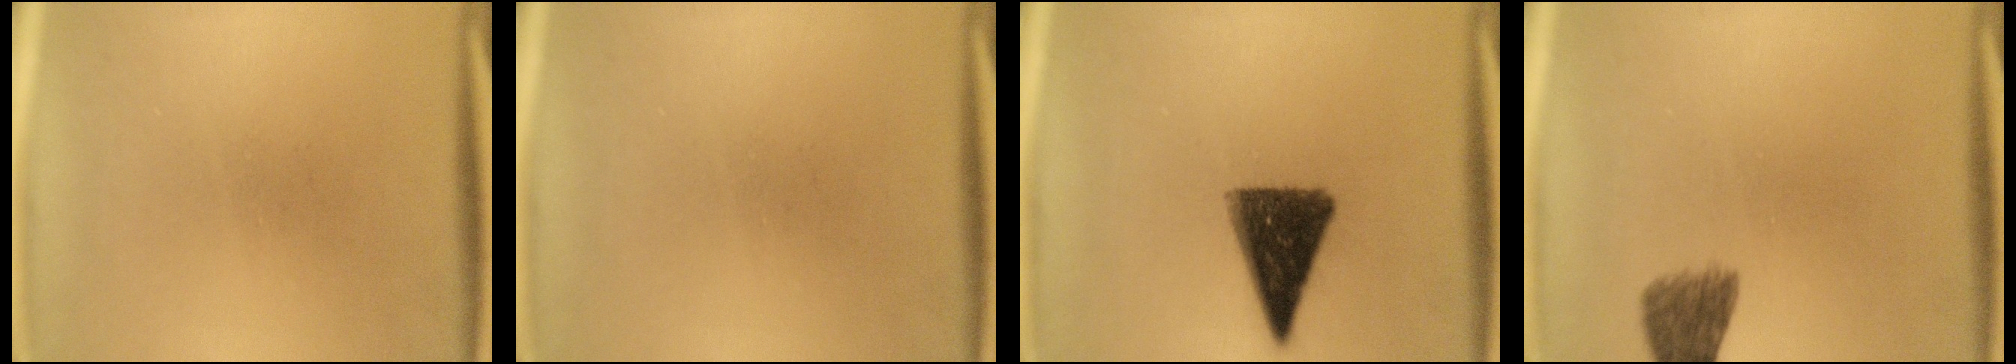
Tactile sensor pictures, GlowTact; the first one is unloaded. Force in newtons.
{"total": 0.0}
{"total": 12.3}
{"total": 4.6}